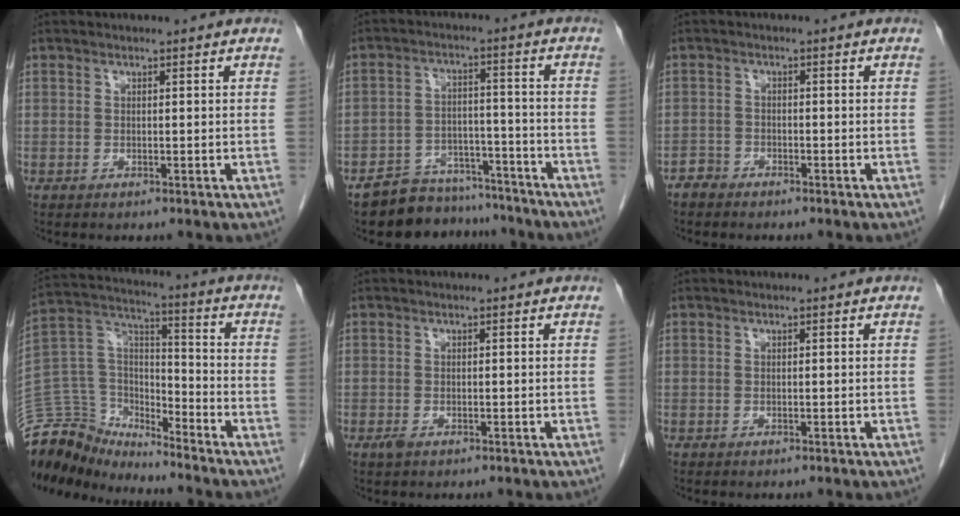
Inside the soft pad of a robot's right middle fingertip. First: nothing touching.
{"total": 9.9, "force": [-9.0, 4.2, 0.6], "torque": [0.005, 0.029, -0.136]}
{"total": 1.8, "force": [-1.7, 0.8, -0.1], "torque": [0.000, 0.003, -0.033]}
{"total": 13.8, "force": [-13.2, 3.6, 1.8], "torque": [-0.036, 0.058, -0.250]}
{"total": 1.0, "force": [-0.5, 0.5, 0.7], "torque": [-0.017, -0.001, -0.006]}
{"total": 0.0}